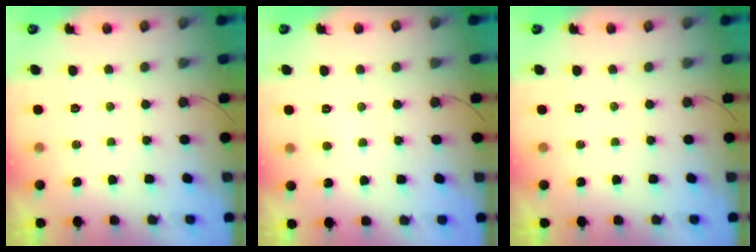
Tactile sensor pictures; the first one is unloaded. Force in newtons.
{"total": 1.8, "press": 1.7, "slide": 0.2}
{"total": 0.0}